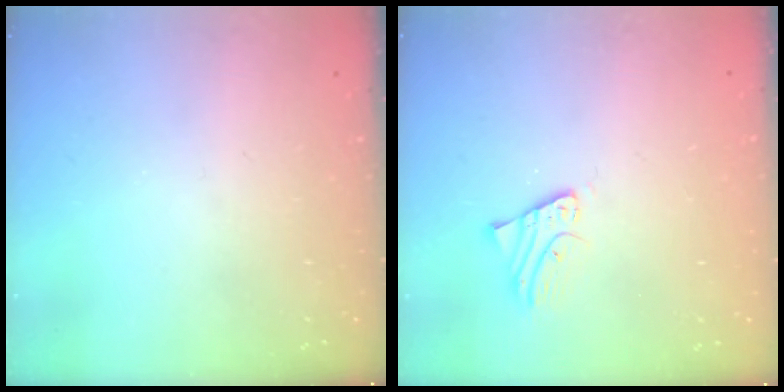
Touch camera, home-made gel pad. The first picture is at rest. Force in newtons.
{"total": 2.4, "press": 2.4, "slide": 0.1}